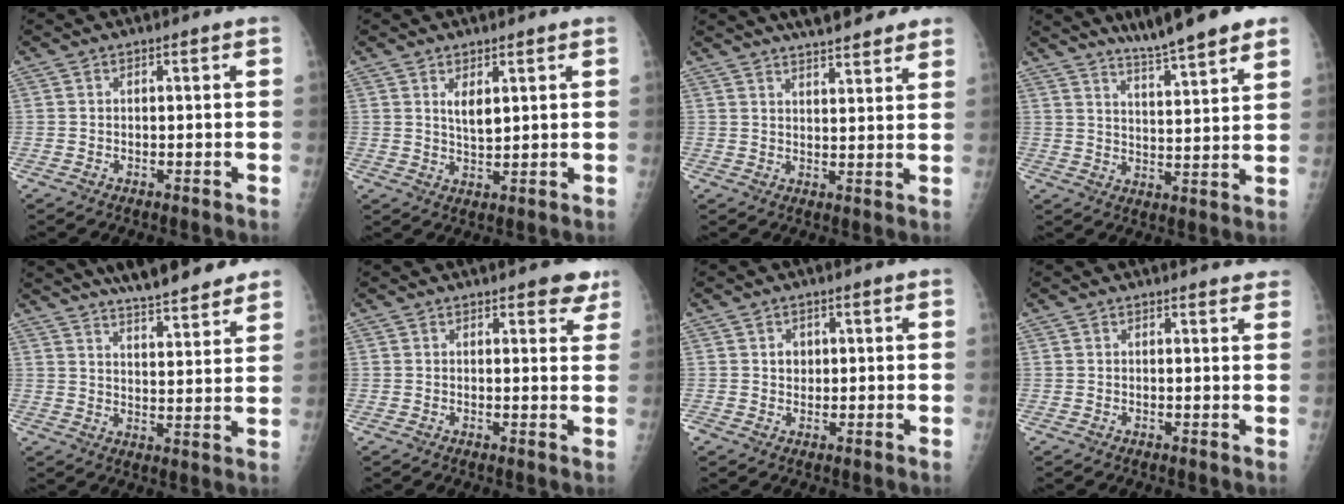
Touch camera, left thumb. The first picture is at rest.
{"total": 3.6, "force": [1.7, 1.4, 2.8], "torque": [-0.044, -0.016, 0.032]}
{"total": 12.7, "force": [10.4, 3.2, 6.6], "torque": [-0.067, -0.025, 0.132]}
{"total": 13.3, "force": [10.3, 1.4, 8.3], "torque": [-0.108, -0.046, 0.151]}
{"total": 16.5, "force": [13.6, 3.4, 8.7], "torque": [-0.105, -0.051, 0.190]}
{"total": 4.5, "force": [3.1, 2.0, 2.5], "torque": [0.003, -0.011, 0.033]}
{"total": 2.2, "force": [0.6, 1.9, 0.9], "torque": [0.001, -0.001, 0.008]}
{"total": 4.4, "force": [4.1, 1.1, 1.1], "torque": [0.009, -0.012, 0.032]}